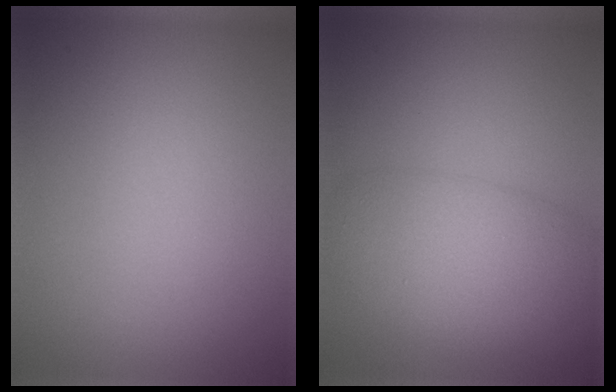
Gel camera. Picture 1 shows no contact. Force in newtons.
{"total": 6.8, "press": 6.8, "slide": 0.2}